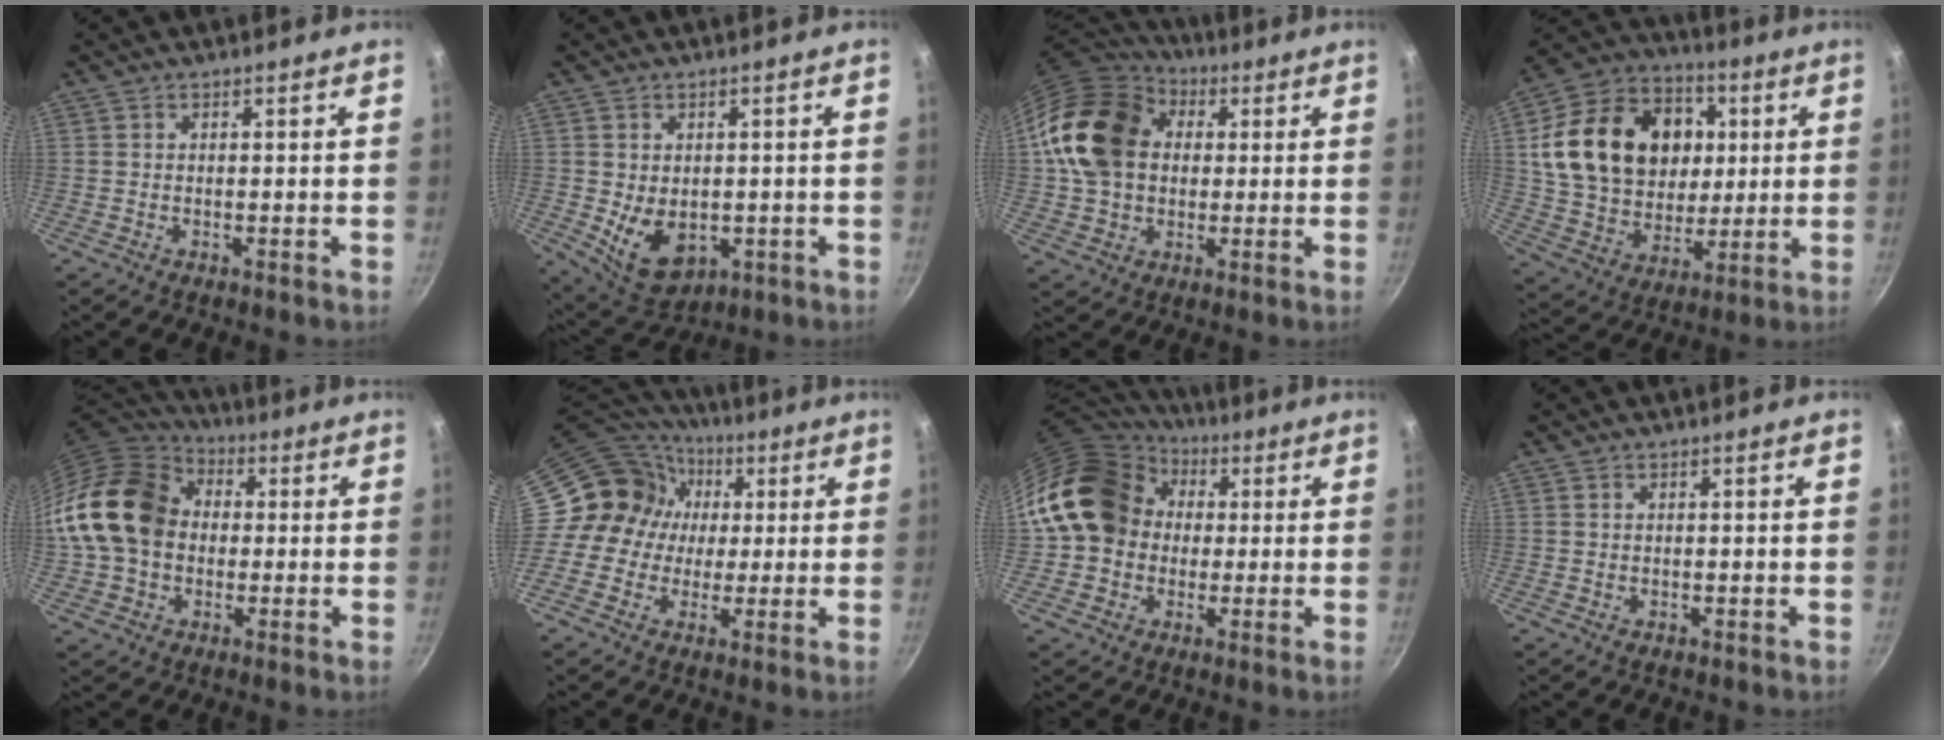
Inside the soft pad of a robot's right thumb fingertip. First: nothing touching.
{"total": 9.2, "force": [-1.0, 6.5, 6.4], "torque": [-0.087, -0.015, 0.007]}
{"total": 19.5, "force": [3.2, 15.1, 11.9], "torque": [-0.200, 0.030, 0.048]}
{"total": 23.0, "force": [3.4, 17.7, 14.4], "torque": [-0.216, 0.014, 0.063]}
{"total": 18.7, "force": [1.0, 14.8, 11.4], "torque": [-0.202, 0.039, 0.009]}
{"total": 14.1, "force": [1.1, 13.0, 5.3], "torque": [-0.048, 0.022, -0.004]}
{"total": 17.8, "force": [2.0, 15.3, 8.9], "torque": [-0.137, 0.044, 0.027]}
{"total": 0.0}